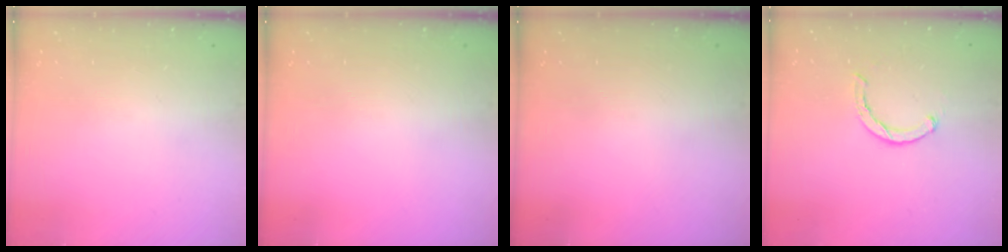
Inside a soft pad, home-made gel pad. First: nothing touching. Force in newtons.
{"total": 0.0}
{"total": 0.0}
{"total": 1.5, "press": 1.5, "slide": 0.3}